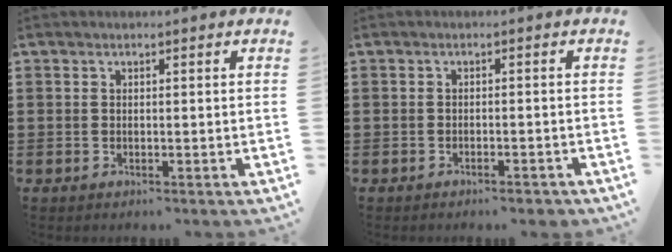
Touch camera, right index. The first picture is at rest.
{"total": 1.3, "force": [-1.1, -0.1, 0.7], "torque": [-0.017, -0.005, -0.020]}